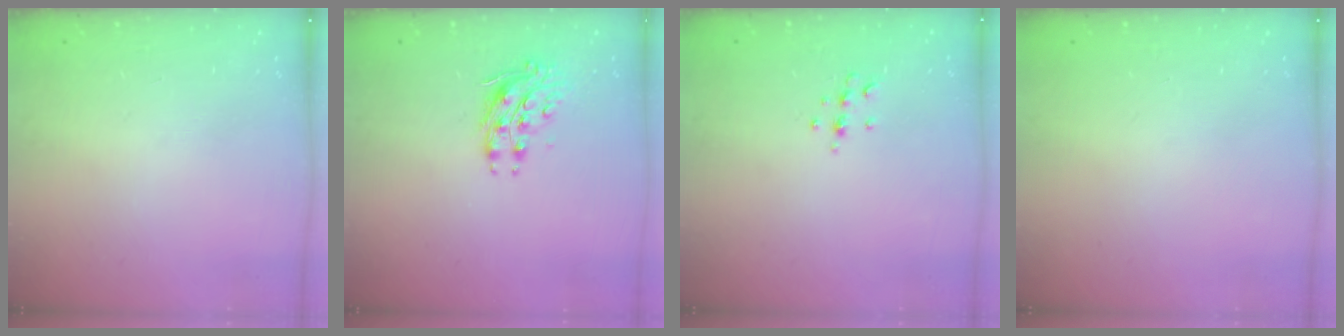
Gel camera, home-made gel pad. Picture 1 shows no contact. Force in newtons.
{"total": 8.6, "press": 8.5, "slide": 0.9}
{"total": 6.1, "press": 6.0, "slide": 0.7}
{"total": 0.0}